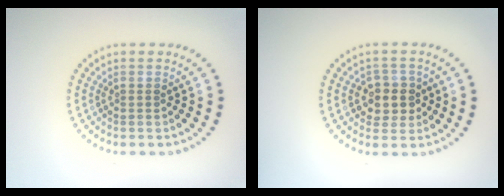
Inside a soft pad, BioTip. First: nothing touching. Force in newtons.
{"total": 2.8, "press": 2.6, "slide": 0.9}